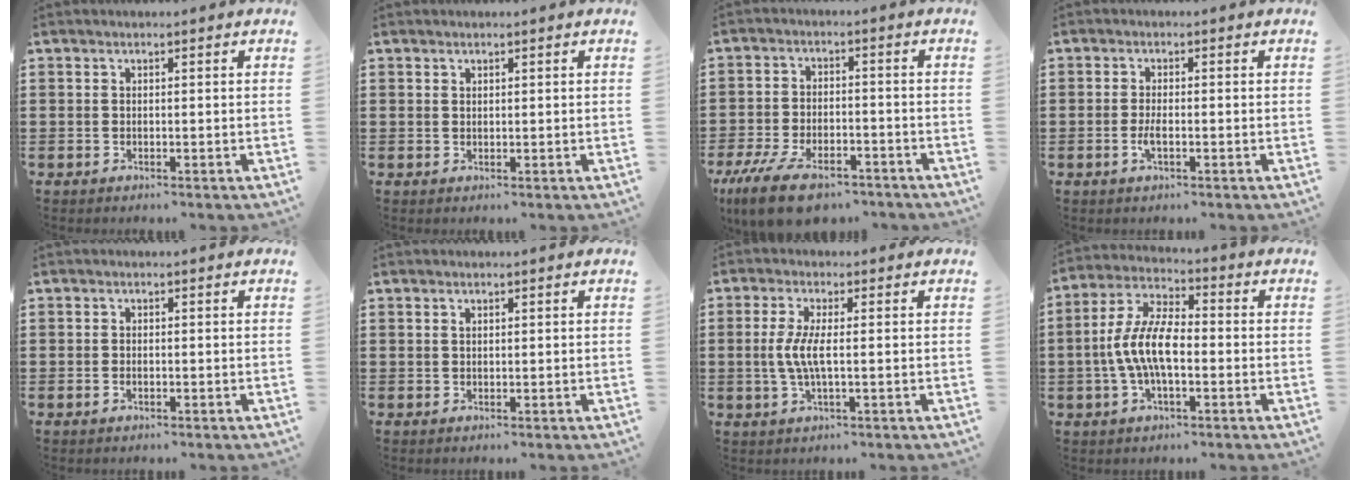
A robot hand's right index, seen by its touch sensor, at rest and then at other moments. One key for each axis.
{"total": 0.7, "fx": 0.5, "fy": 0.4, "fz": 0.1, "tx": -0.003, "ty": 0.001, "tz": 0.011}
{"total": 8.6, "fx": -6.3, "fy": 2.9, "fz": 5.0, "tx": -0.107, "ty": 0.008, "tz": -0.119}
{"total": 2.3, "fx": -0.7, "fy": 0.7, "fz": 2.1, "tx": -0.045, "ty": -0.003, "tz": -0.014}
{"total": 1.0, "fx": -0.2, "fy": 0.5, "fz": 0.8, "tx": -0.016, "ty": 0.002, "tz": -0.005}
{"total": 0.7, "fx": 0.4, "fy": 0.4, "fz": 0.4, "tx": -0.009, "ty": 0.003, "tz": 0.008}
{"total": 4.4, "fx": -0.2, "fy": 0.7, "fz": 4.4, "tx": -0.109, "ty": -0.011, "tz": -0.016}
{"total": 9.1, "fx": -1.6, "fy": 4.0, "fz": 8.0, "tx": -0.187, "ty": -0.004, "tz": -0.037}